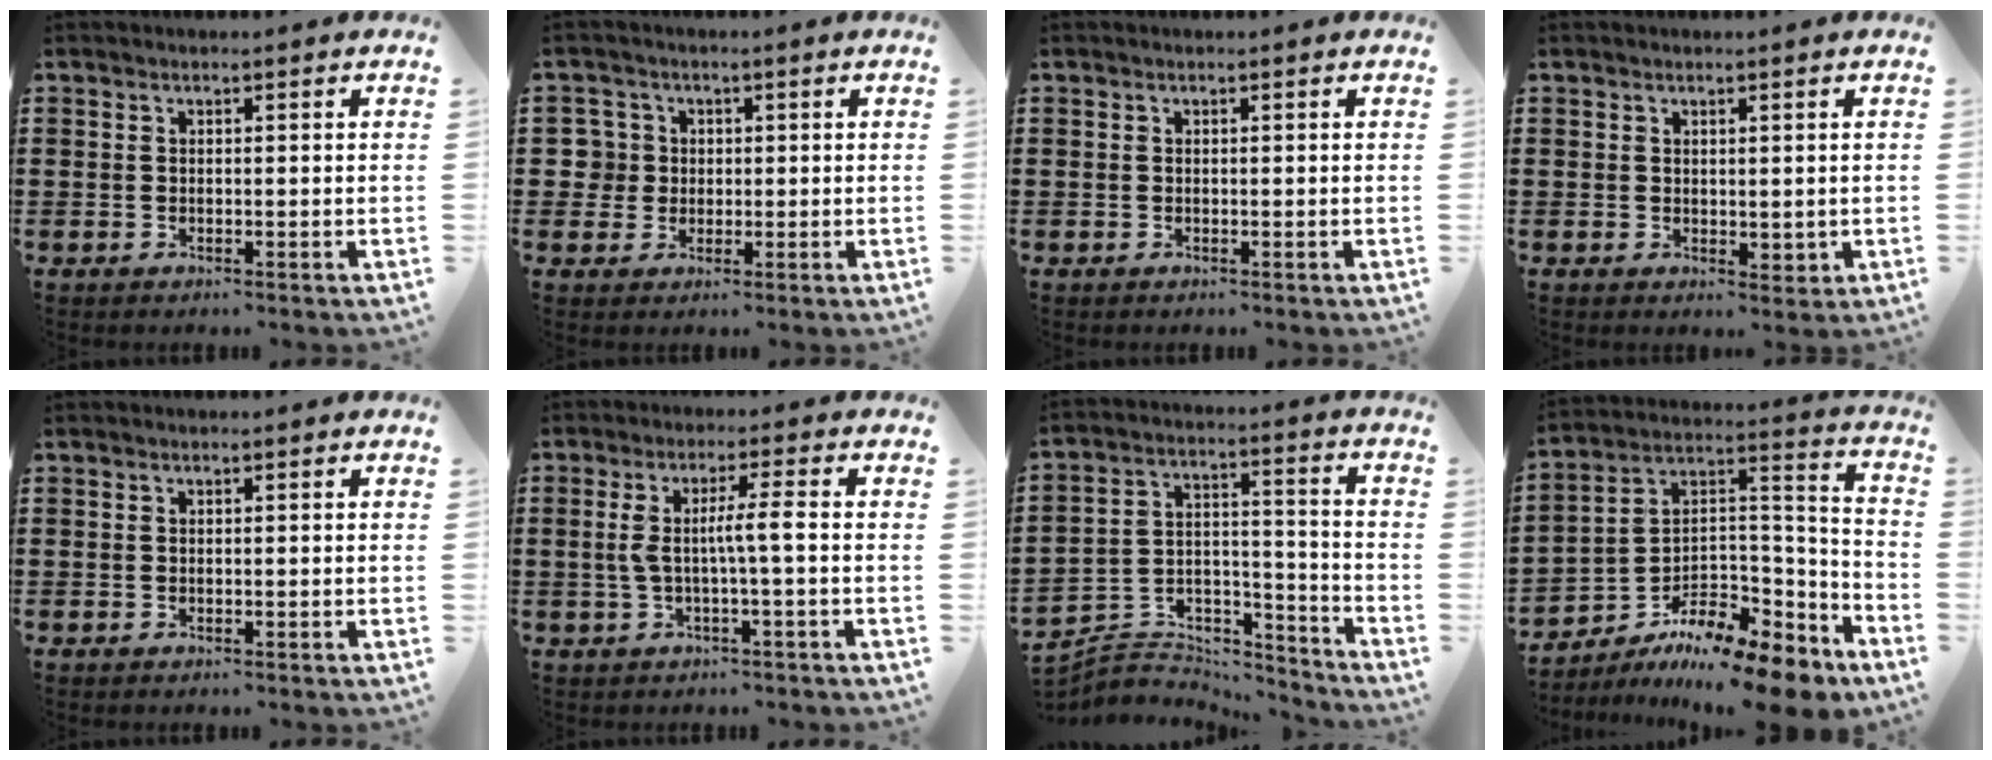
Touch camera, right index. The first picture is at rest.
{"total": 4.0, "force": [0.3, 3.9, 0.7], "torque": [-0.032, 0.013, 0.005]}
{"total": 0.0}
{"total": 1.4, "force": [0.9, 0.9, 0.6], "torque": [-0.012, 0.004, 0.018]}
{"total": 0.0}
{"total": 5.2, "force": [-0.3, 0.0, 5.2], "torque": [-0.105, -0.005, -0.014]}
{"total": 5.0, "force": [-4.5, 2.2, 0.6], "torque": [-0.021, 0.004, -0.094]}
{"total": 11.2, "force": [-9.2, 3.3, 5.3], "torque": [-0.090, 0.018, -0.177]}